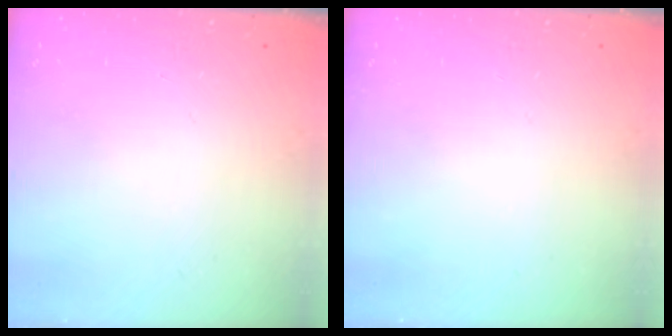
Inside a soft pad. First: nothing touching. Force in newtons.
{"total": 0.0}